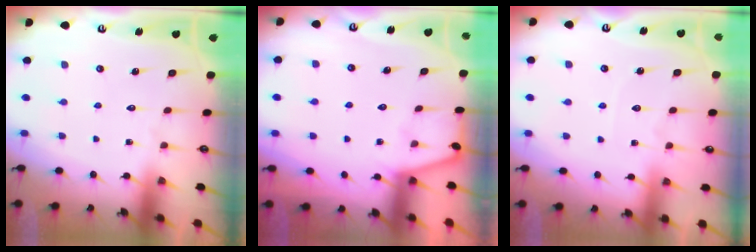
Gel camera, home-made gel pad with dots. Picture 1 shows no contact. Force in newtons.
{"total": 2.6, "press": 2.6, "slide": 0.4}
{"total": 3.4, "press": 3.4, "slide": 0.5}